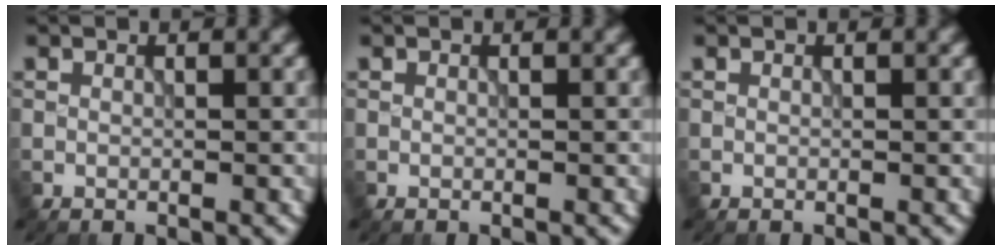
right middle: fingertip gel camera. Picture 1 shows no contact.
{"total": 0.0}
{"total": 0.0}